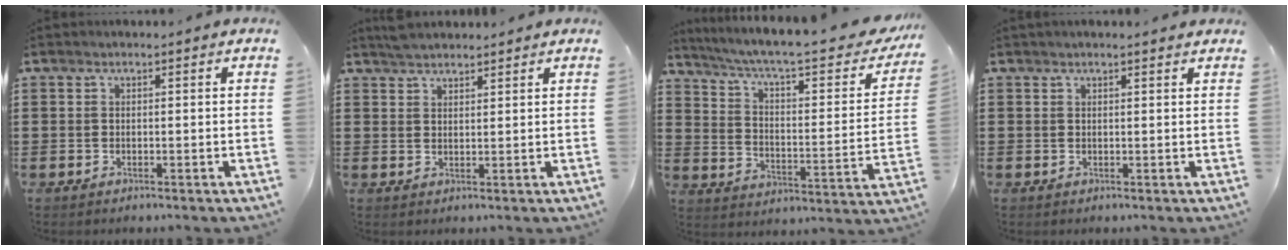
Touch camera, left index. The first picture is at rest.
{"total": 2.3, "force": [2.3, 0.4, 0.3], "torque": [-0.011, 0.004, 0.045]}
{"total": 6.9, "force": [5.3, 0.7, 4.4], "torque": [-0.109, -0.039, 0.083]}
{"total": 0.9, "force": [0.8, 0.4, 0.2], "torque": [-0.005, 0.002, 0.015]}